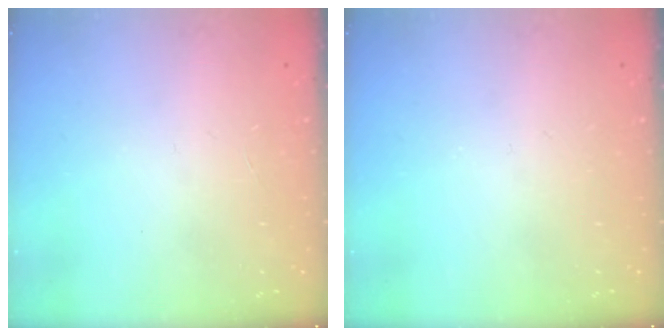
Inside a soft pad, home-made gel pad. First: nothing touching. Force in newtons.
{"total": 0.0}